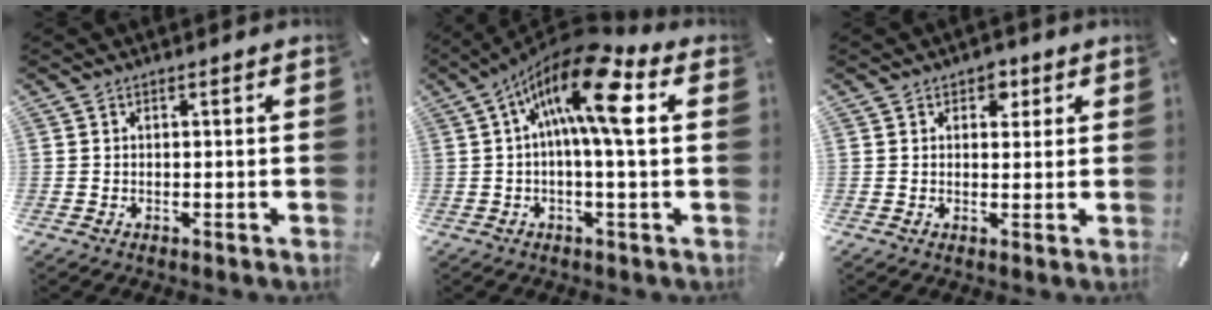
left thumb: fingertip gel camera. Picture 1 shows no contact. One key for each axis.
{"total": 15.4, "fx": 3.7, "fy": 4.5, "fz": 14.3, "tx": -0.260, "ty": -0.013, "tz": 0.057}
{"total": 3.5, "fx": 1.9, "fy": 2.6, "fz": 1.5, "tx": -0.002, "ty": -0.004, "tz": 0.027}